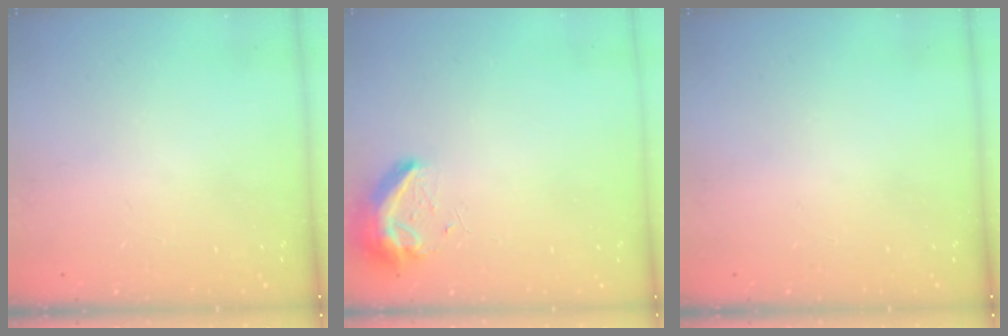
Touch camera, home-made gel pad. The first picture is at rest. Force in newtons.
{"total": 8.6, "press": 8.5, "slide": 1.0}
{"total": 0.0}